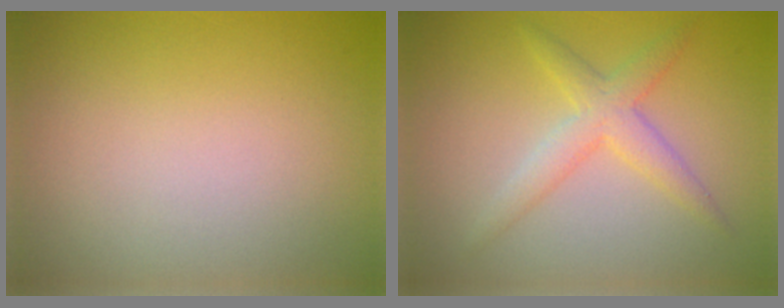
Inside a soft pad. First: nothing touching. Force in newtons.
{"total": 3.1, "press": 3.1, "slide": 0.1}